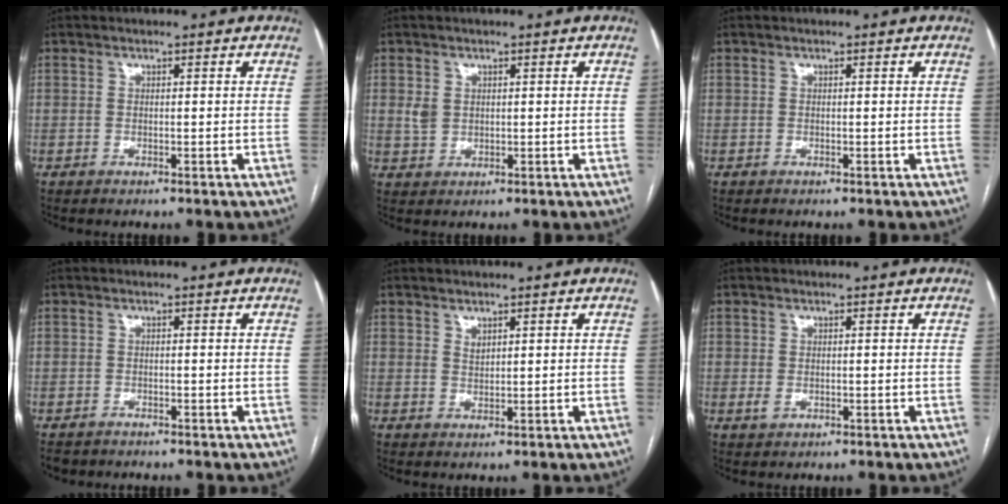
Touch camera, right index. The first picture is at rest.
{"total": 2.4, "force": [0.6, 2.0, 1.1], "torque": [-0.028, 0.006, 0.018]}
{"total": 0.0}
{"total": 2.4, "force": [-2.0, 1.3, 0.3], "torque": [-0.011, -0.004, -0.030]}
{"total": 1.2, "force": [0.9, 0.5, 0.6], "torque": [-0.010, -0.002, 0.020]}
{"total": 1.3, "force": [-0.2, 0.9, 0.9], "torque": [-0.018, -0.003, 0.001]}